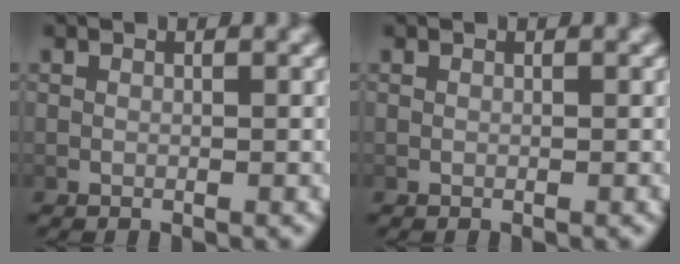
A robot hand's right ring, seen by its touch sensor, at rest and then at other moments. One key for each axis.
{"total": 0.0}